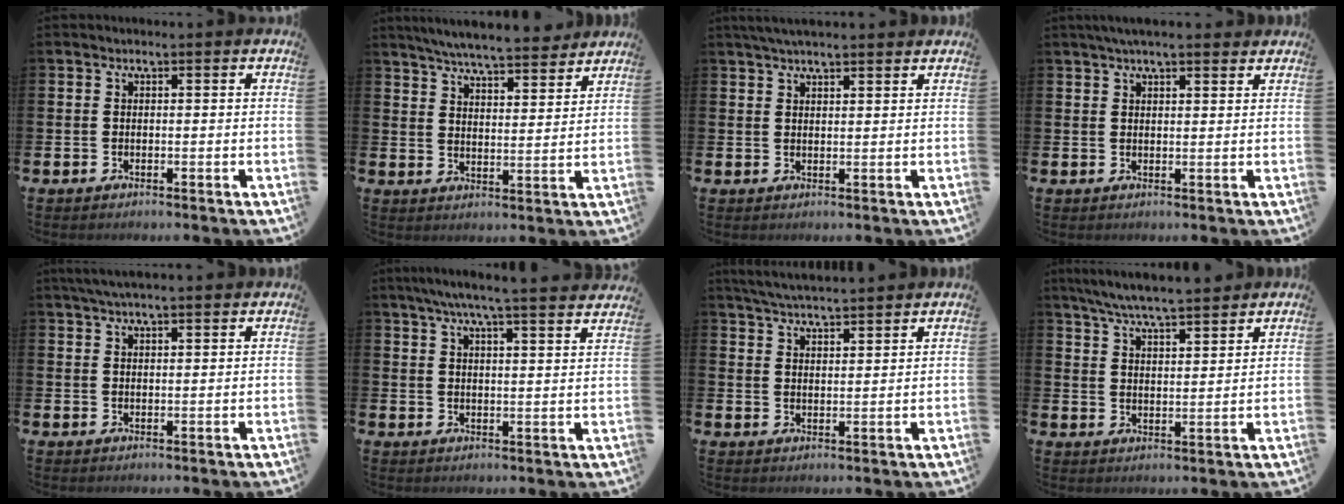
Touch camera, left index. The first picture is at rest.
{"total": 6.5, "force": [6.3, 0.4, 1.5], "torque": [-0.036, -0.044, 0.108]}
{"total": 3.2, "force": [2.9, 0.5, 1.3], "torque": [-0.026, -0.003, 0.053]}
{"total": 3.4, "force": [3.0, 0.6, 1.4], "torque": [-0.022, -0.008, 0.052]}
{"total": 3.4, "force": [3.0, 0.4, 1.5], "torque": [-0.030, -0.001, 0.054]}
{"total": 6.5, "force": [6.0, -0.2, 2.4], "torque": [-0.061, -0.028, 0.106]}
{"total": 4.5, "force": [4.5, -0.1, 0.6], "torque": [-0.029, -0.021, 0.082]}
{"total": 6.5, "force": [6.3, 0.4, 1.7], "torque": [-0.055, -0.028, 0.113]}